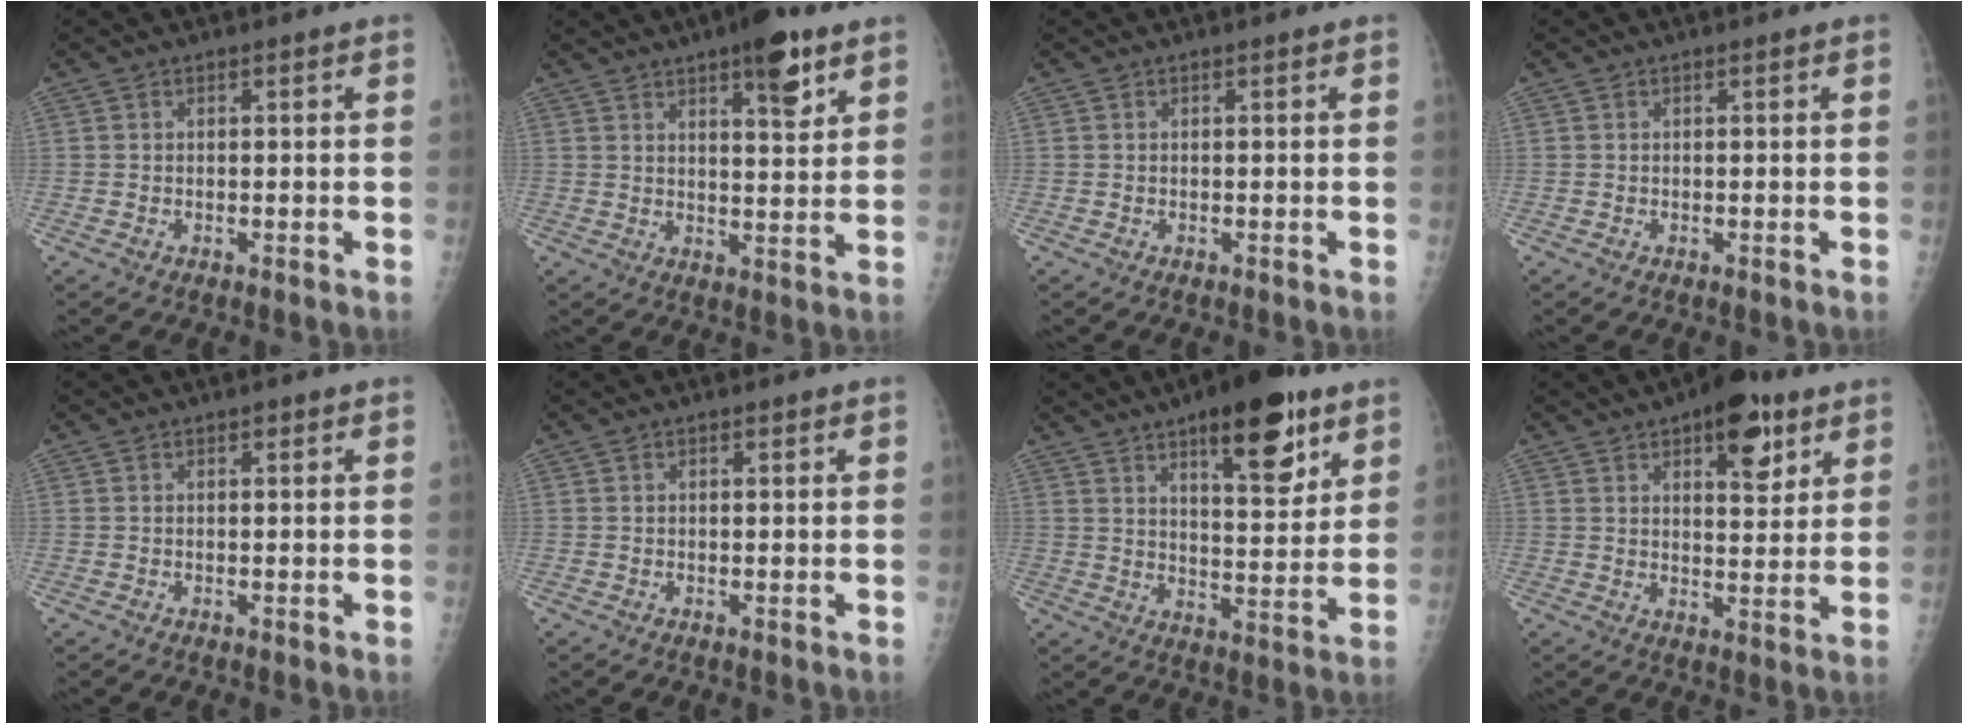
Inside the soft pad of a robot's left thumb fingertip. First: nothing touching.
{"total": 9.1, "force": [5.4, 2.7, 6.8], "torque": [-0.080, -0.028, 0.076]}
{"total": 0.0}
{"total": 0.0}
{"total": 0.6, "force": [0.4, 0.3, 0.4], "torque": [-0.003, -0.002, 0.005]}
{"total": 0.8, "force": [0.4, 0.4, 0.6], "torque": [-0.008, -0.001, 0.006]}
{"total": 15.7, "force": [8.9, 5.7, 11.6], "torque": [-0.131, -0.047, 0.130]}
{"total": 10.9, "force": [5.9, 5.0, 7.8], "torque": [-0.077, -0.025, 0.080]}